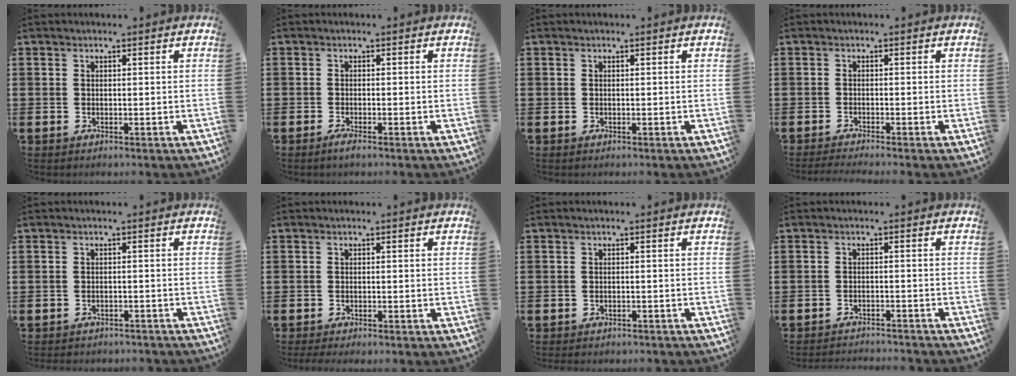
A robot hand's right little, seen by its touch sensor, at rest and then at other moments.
{"total": 1.1, "force": [-0.6, 0.1, 0.9], "torque": [-0.015, -0.003, -0.012]}
{"total": 0.0}
{"total": 1.1, "force": [-0.9, -0.1, 0.5], "torque": [-0.007, -0.001, -0.018]}
{"total": 1.2, "force": [-1.2, 0.1, -0.1], "torque": [-0.003, 0.002, -0.026]}
{"total": 0.7, "force": [-0.7, 0.0, 0.4], "torque": [-0.007, -0.002, -0.013]}
{"total": 0.8, "force": [-0.8, 0.1, 0.0], "torque": [-0.002, -0.001, -0.017]}
{"total": 1.8, "force": [-1.8, -0.1, -0.1], "torque": [-0.002, 0.003, -0.038]}